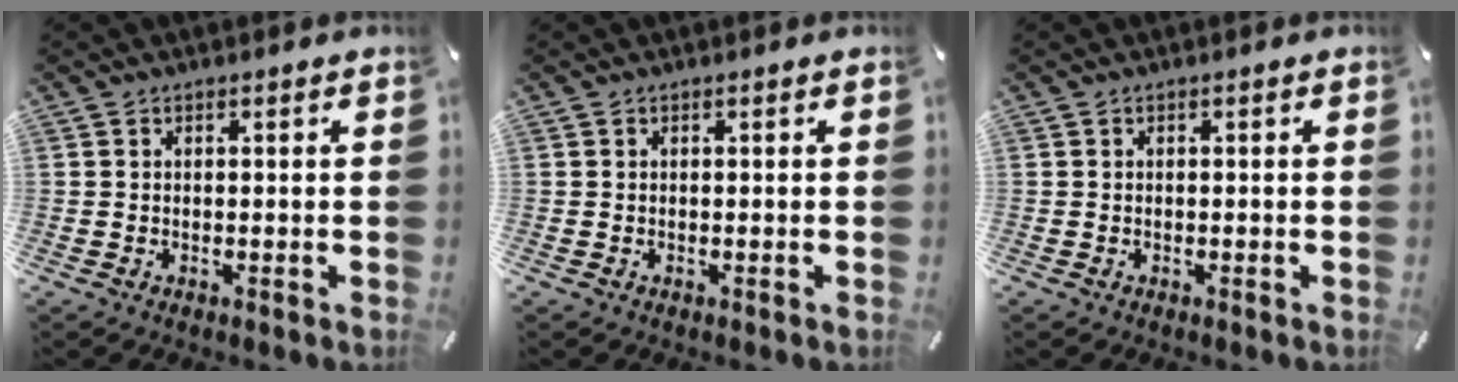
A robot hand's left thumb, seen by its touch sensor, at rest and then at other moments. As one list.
[{"total": 0.0}, {"total": 0.0}]